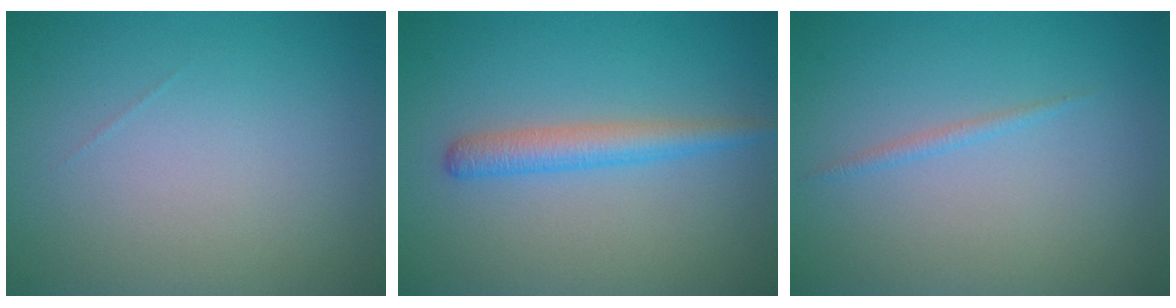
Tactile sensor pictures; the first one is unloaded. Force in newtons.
{"total": 2.6, "press": 2.6, "slide": 0.1}
{"total": 0.8, "press": 0.8, "slide": 0.1}